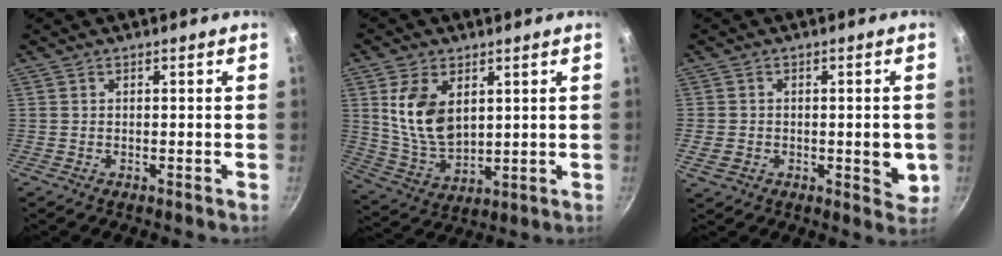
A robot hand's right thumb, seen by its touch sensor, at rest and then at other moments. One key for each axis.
{"total": 12.0, "fx": 3.5, "fy": 7.5, "fz": 8.7, "tx": -0.150, "ty": -0.027, "tz": 0.080}
{"total": 8.1, "fx": -0.9, "fy": 4.9, "fz": 6.3, "tx": -0.063, "ty": -0.006, "tz": -0.013}